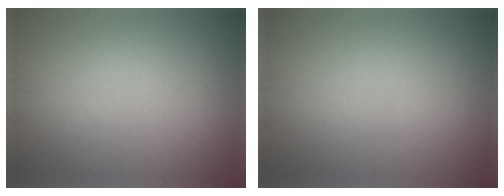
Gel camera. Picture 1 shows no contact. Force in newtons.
{"total": 0.0}